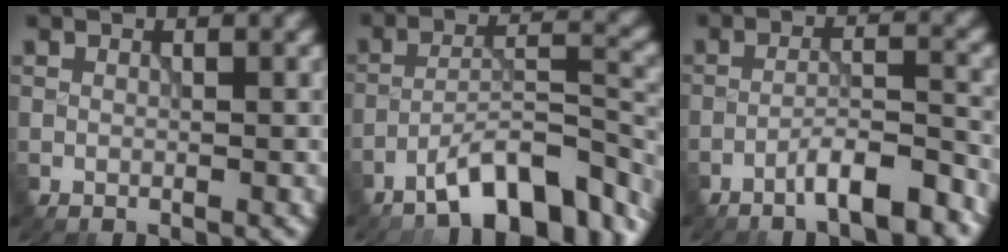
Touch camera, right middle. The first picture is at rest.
{"total": 8.7, "force": [-6.4, 2.2, 5.4], "torque": [-0.080, 0.009, -0.106]}
{"total": 5.4, "force": [-3.8, 0.9, 3.7], "torque": [-0.053, 0.013, -0.065]}